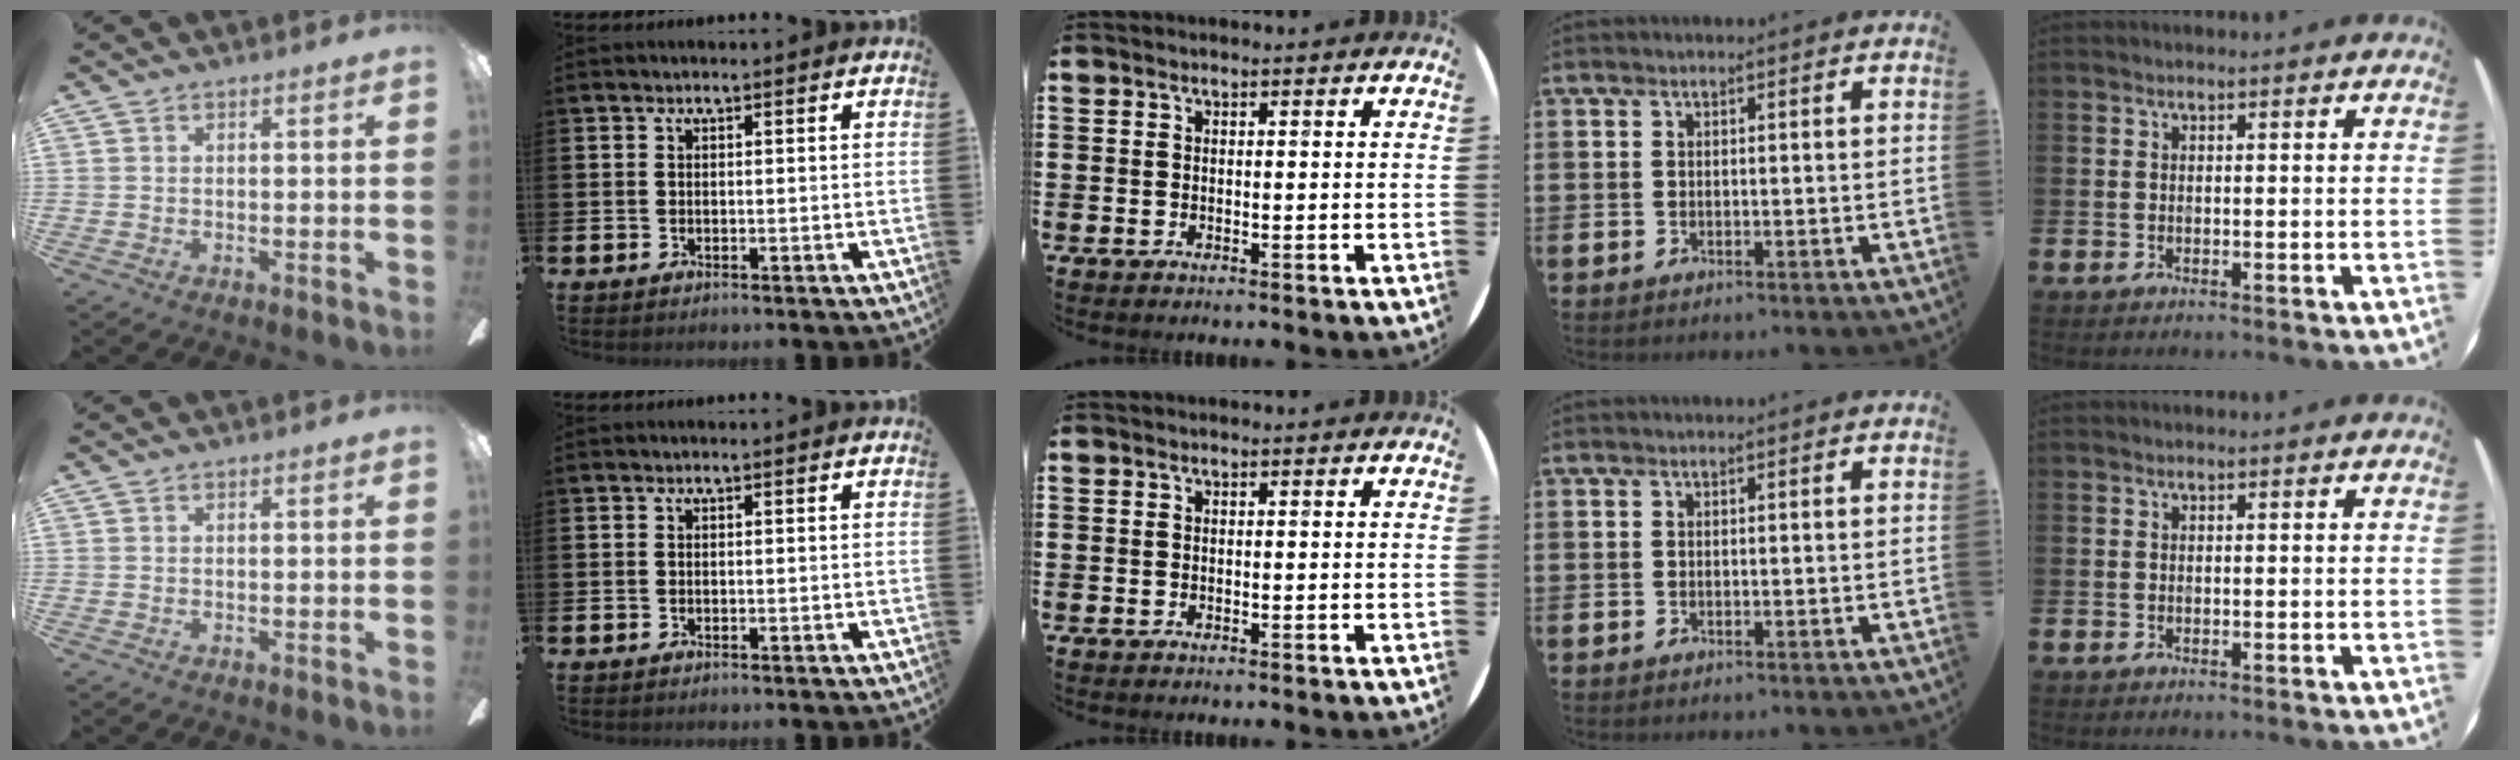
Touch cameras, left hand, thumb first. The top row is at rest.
{}